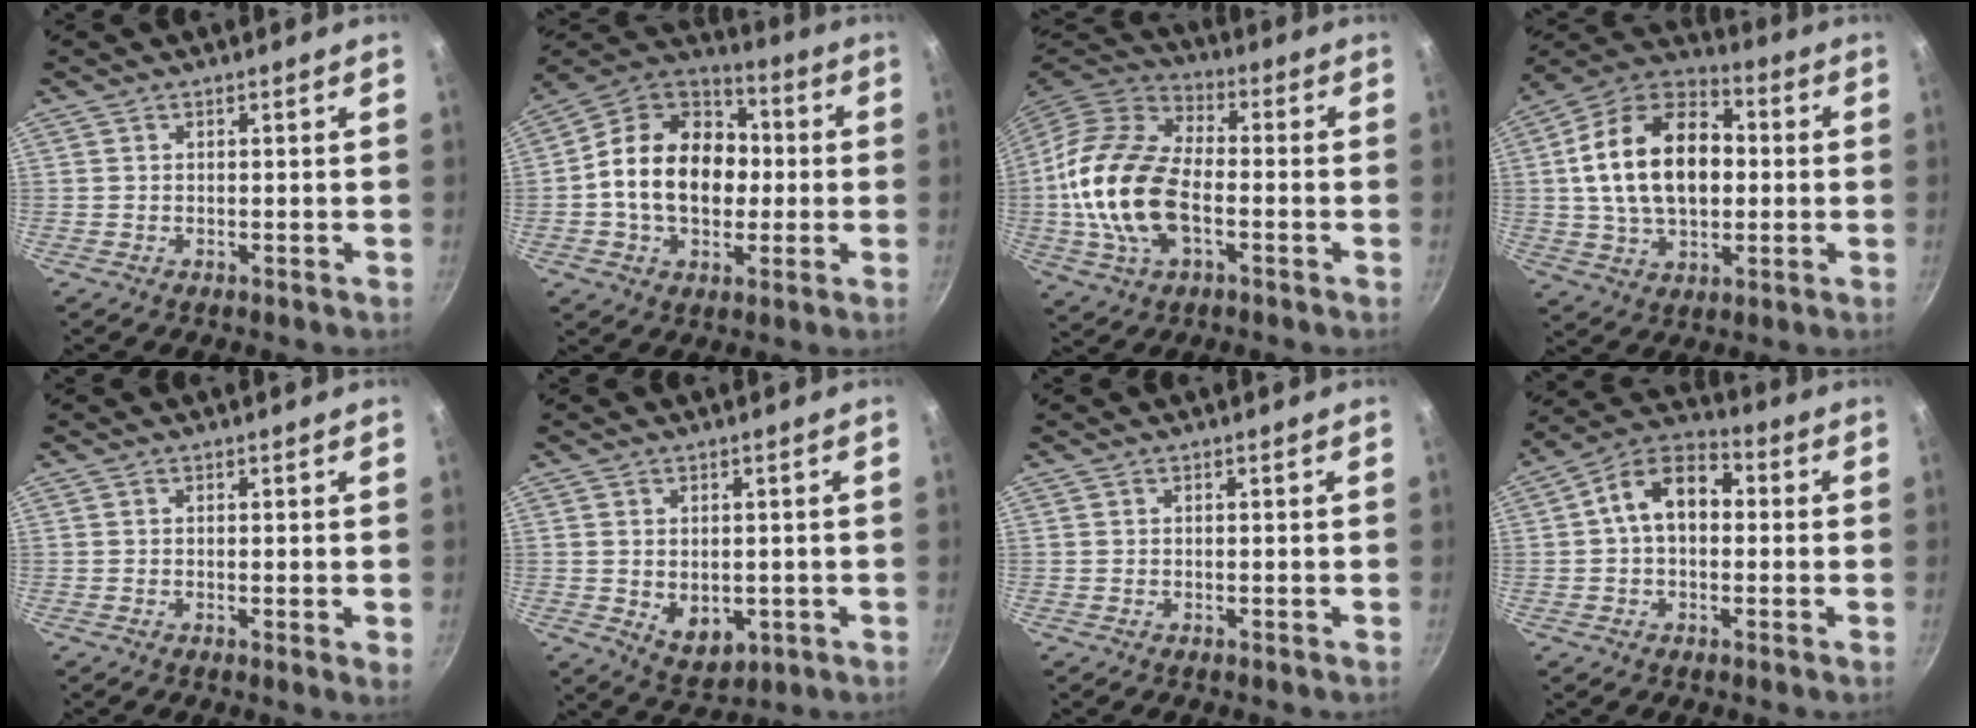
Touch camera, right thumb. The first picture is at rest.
{"total": 19.2, "force": [-0.5, 14.3, 12.8], "torque": [-0.181, 0.034, -0.022]}
{"total": 19.4, "force": [-2.9, 11.3, 15.5], "torque": [-0.290, 0.028, -0.065]}
{"total": 20.8, "force": [1.4, 13.6, 15.6], "torque": [-0.240, 0.028, 0.014]}
{"total": 1.2, "force": [0.1, 0.0, 1.2], "torque": [-0.016, -0.007, -0.003]}
{"total": 5.2, "force": [-0.4, 3.6, 3.7], "torque": [-0.049, -0.013, 0.004]}
{"total": 0.0}
{"total": 11.2, "force": [1.0, 7.6, 8.2], "torque": [-0.101, 0.035, -0.003]}